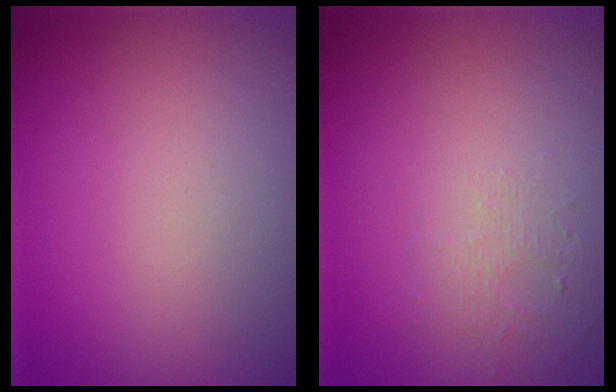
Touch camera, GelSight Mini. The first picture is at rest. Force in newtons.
{"total": 1.3, "press": 0.7, "slide": 1.2}